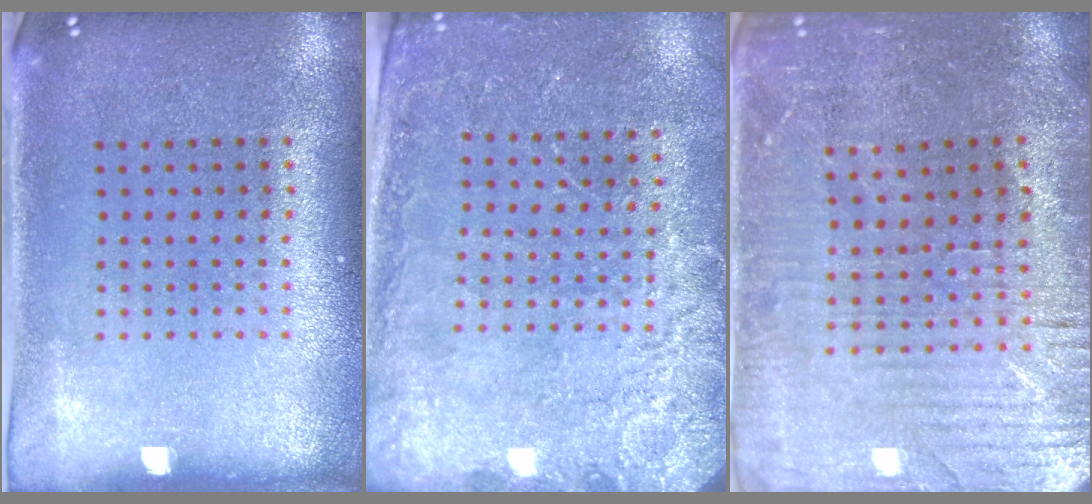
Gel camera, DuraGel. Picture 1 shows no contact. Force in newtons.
{"total": 2.6, "press": 2.5, "slide": 0.5}
{"total": 2.2, "press": 2.2, "slide": 0.5}